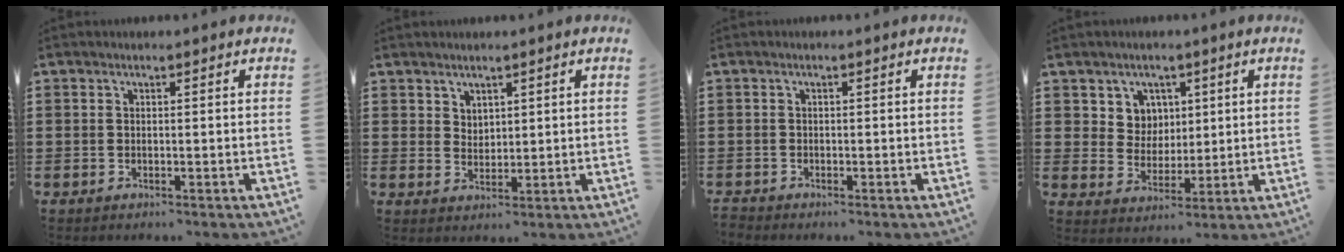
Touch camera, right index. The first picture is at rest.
{"total": 2.5, "force": [2.0, 1.5, 0.2], "torque": [-0.008, 0.005, 0.039]}
{"total": 0.7, "force": [-0.7, 0.3, -0.1], "torque": [-0.001, 0.002, -0.016]}
{"total": 5.2, "force": [2.4, 4.6, 0.7], "torque": [-0.032, 0.007, 0.042]}